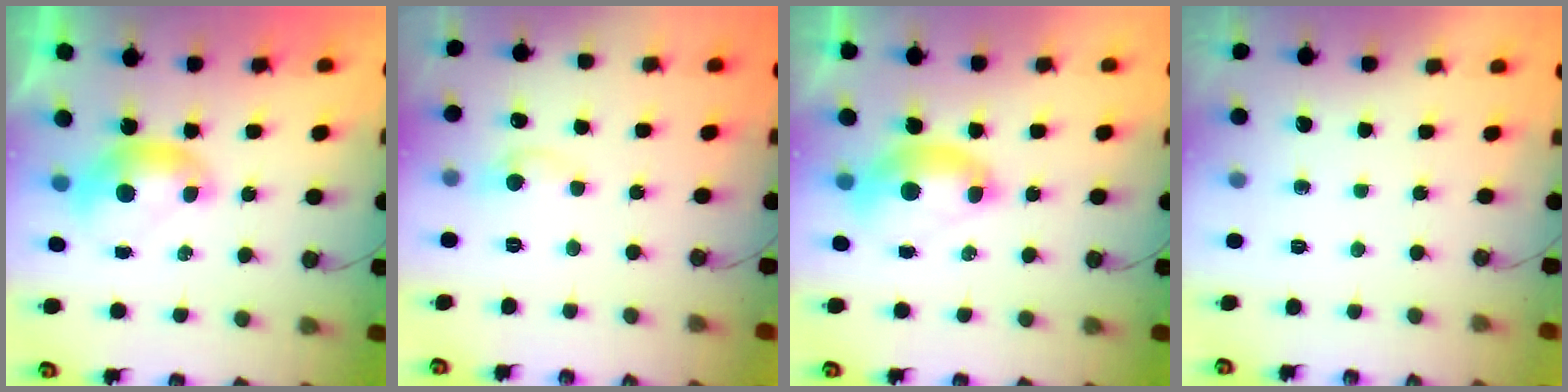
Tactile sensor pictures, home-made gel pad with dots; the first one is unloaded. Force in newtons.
{"total": 1.2, "press": 1.2, "slide": 0.2}
{"total": 2.6, "press": 2.6, "slide": 0.6}
{"total": 0.0}